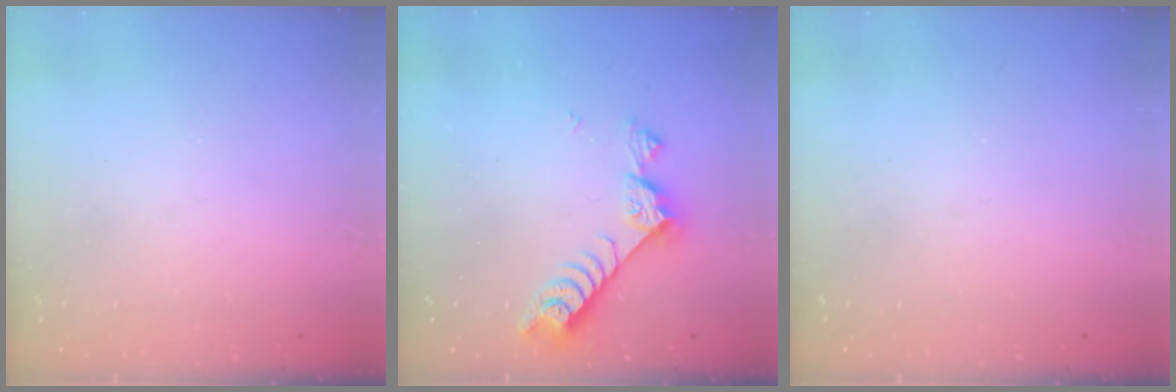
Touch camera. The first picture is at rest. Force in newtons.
{"total": 8.5, "press": 8.4, "slide": 1.4}
{"total": 0.0}